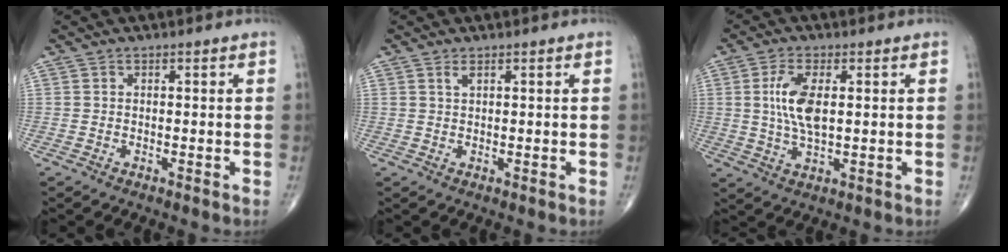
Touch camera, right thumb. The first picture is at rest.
{"total": 1.1, "force": [0.7, 0.3, 0.8], "torque": [-0.015, 0.000, 0.016]}
{"total": 7.8, "force": [1.3, 3.3, 7.0], "torque": [-0.148, -0.006, 0.026]}